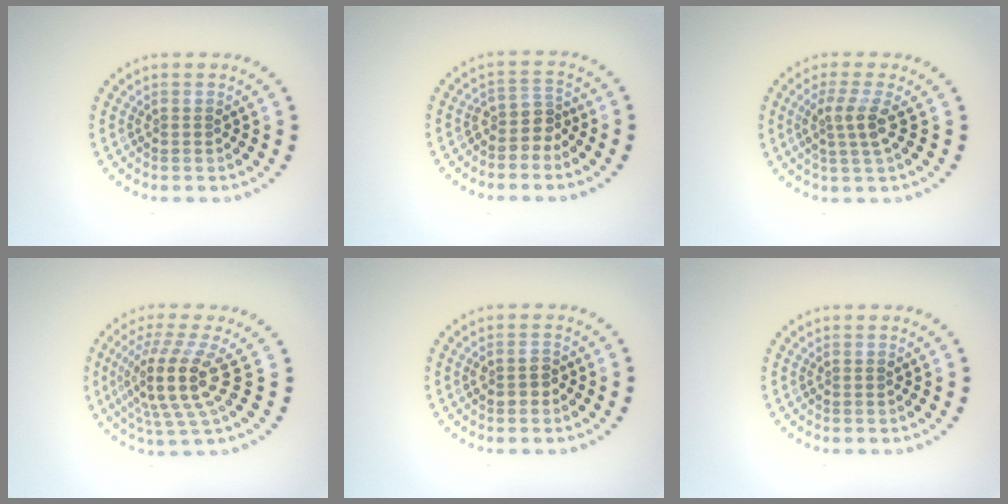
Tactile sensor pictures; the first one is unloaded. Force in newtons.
{"total": 2.3, "press": 1.6, "slide": 1.7}
{"total": 2.6, "press": 2.0, "slide": 1.6}
{"total": 5.2, "press": 3.7, "slide": 3.6}
{"total": 1.4, "press": 1.4, "slide": 0.3}
{"total": 0.0}